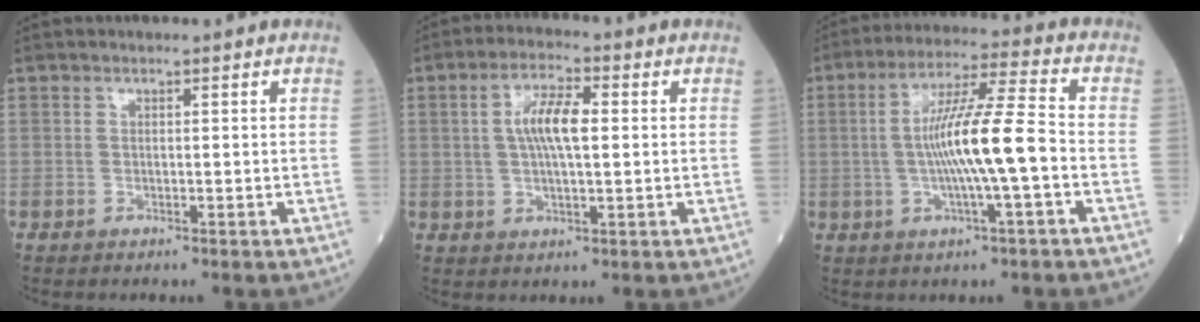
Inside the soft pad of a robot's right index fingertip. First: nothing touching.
{"total": 6.8, "force": [1.0, 1.8, 6.5], "torque": [-0.128, 0.012, 0.019]}
{"total": 11.2, "force": [-1.6, 0.1, 11.1], "torque": [-0.202, 0.009, -0.034]}